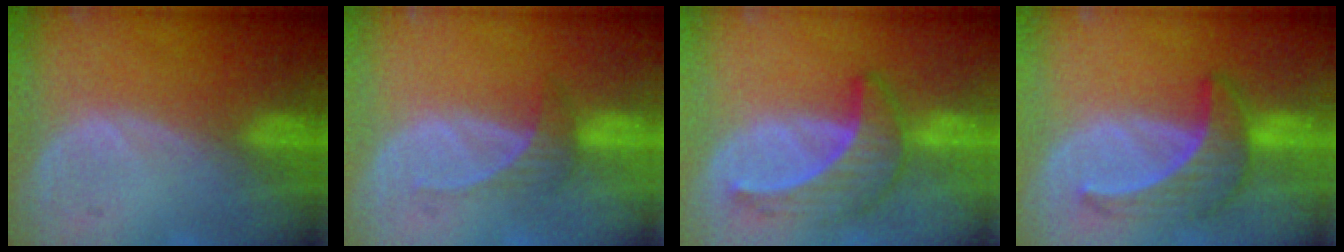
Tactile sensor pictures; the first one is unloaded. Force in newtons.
{"total": 2.8, "press": 2.7, "slide": 0.9}
{"total": 6.6, "press": 6.3, "slide": 2.1}
{"total": 6.5, "press": 6.3, "slide": 1.7}